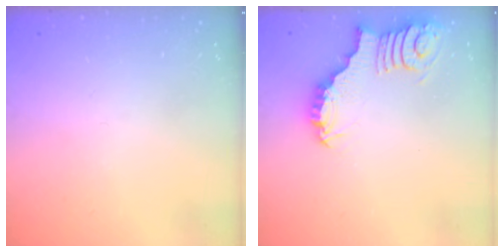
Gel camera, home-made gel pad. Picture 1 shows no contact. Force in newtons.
{"total": 3.1, "press": 3.1, "slide": 0.1}